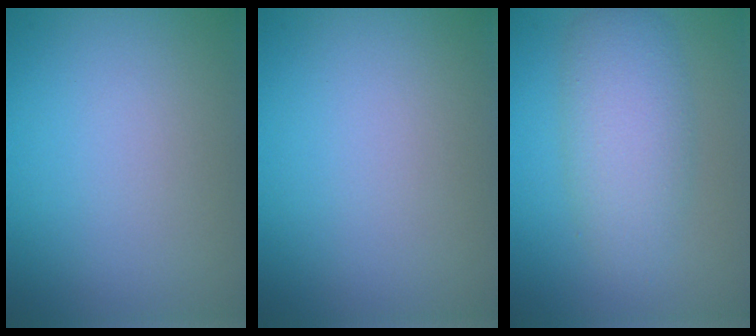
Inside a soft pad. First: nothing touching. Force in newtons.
{"total": 0.0}
{"total": 4.6, "press": 4.6, "slide": 0.1}